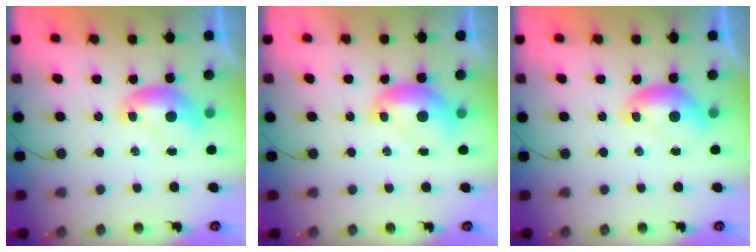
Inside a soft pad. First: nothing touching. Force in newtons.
{"total": 1.6, "press": 1.5, "slide": 0.3}
{"total": 0.0}